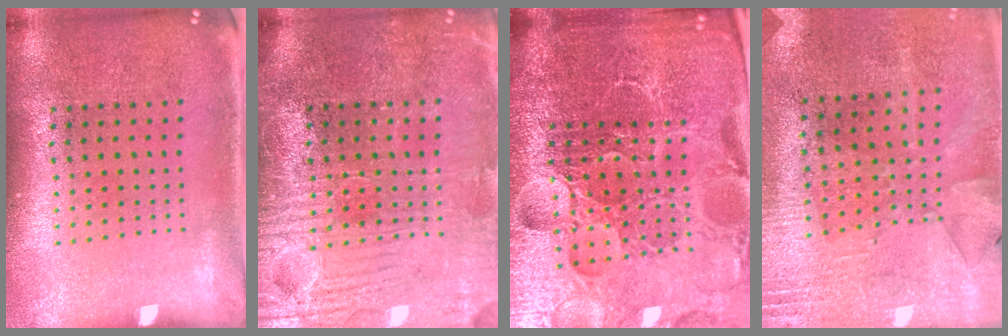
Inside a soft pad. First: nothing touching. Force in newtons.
{"total": 4.0, "press": 3.8, "slide": 1.3}
{"total": 6.5, "press": 5.8, "slide": 3.0}
{"total": 2.7, "press": 2.4, "slide": 1.3}